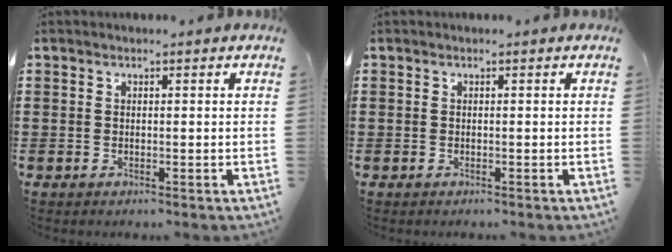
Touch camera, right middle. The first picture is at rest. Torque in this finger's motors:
{"motor_torque": [0.33, -0.29, 0.06, 0.03]}